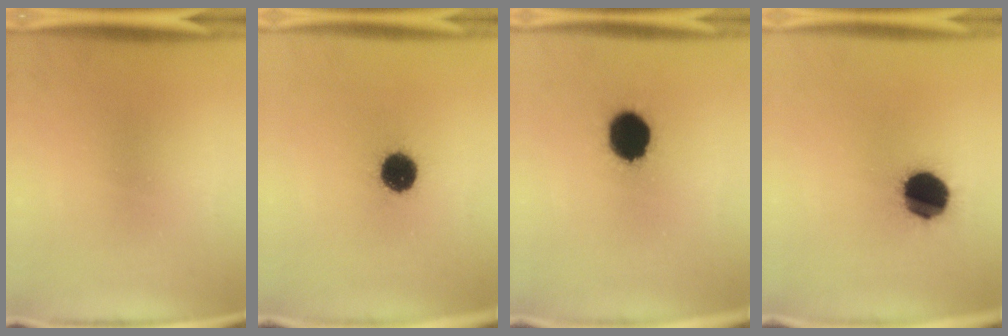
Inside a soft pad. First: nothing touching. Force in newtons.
{"total": 10.4}
{"total": 12.8}
{"total": 14.9}